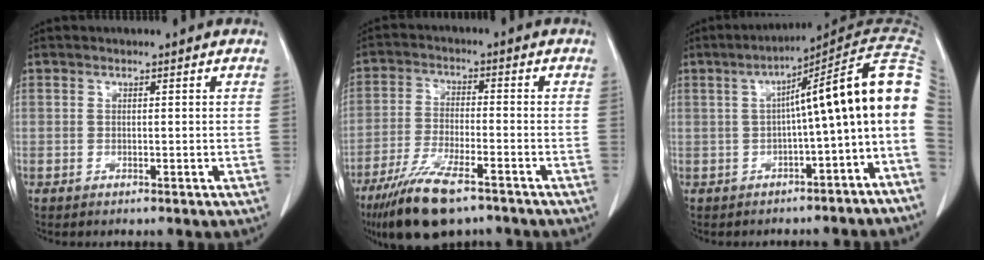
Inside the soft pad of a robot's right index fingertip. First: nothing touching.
{"total": 12.1, "force": [-8.5, 2.9, 8.1], "torque": [-0.153, -0.027, -0.149]}
{"total": 14.1, "force": [-1.1, 0.9, 14.1], "torque": [-0.182, 0.049, -0.021]}